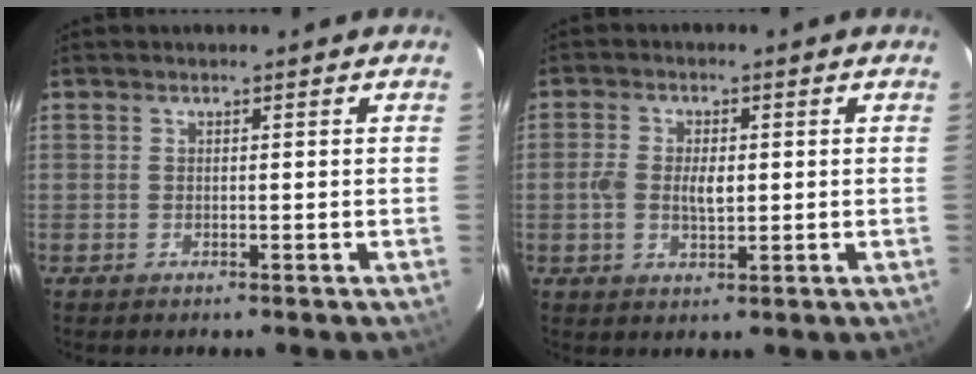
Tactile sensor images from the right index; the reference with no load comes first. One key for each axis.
{"total": 5.0, "fx": -0.3, "fy": 2.8, "fz": 4.1, "tx": -0.080, "ty": 0.002, "tz": -0.008}